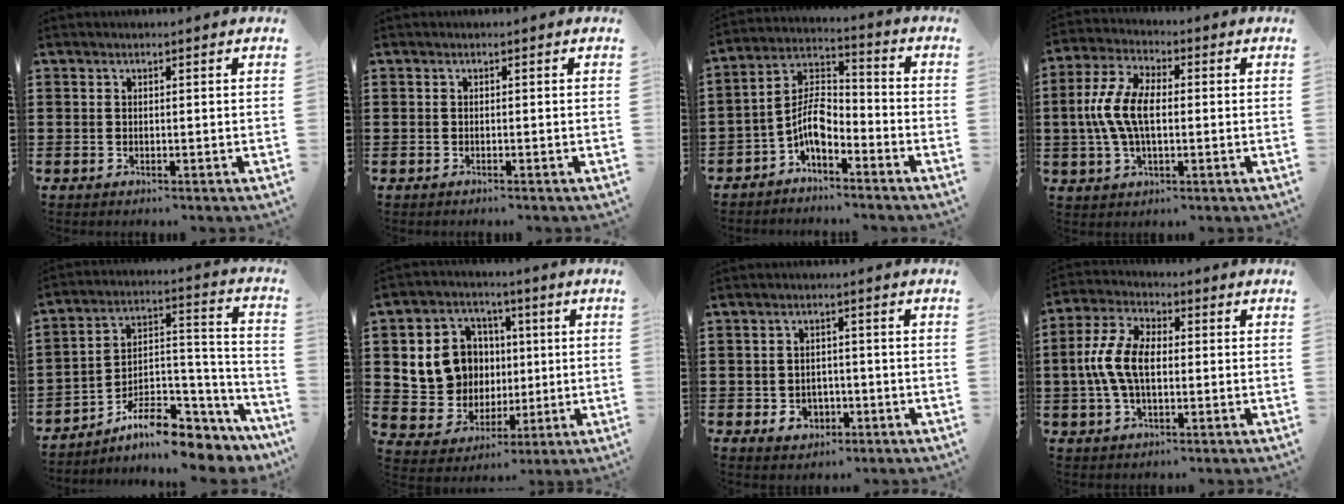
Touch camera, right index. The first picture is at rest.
{"total": 0.0}
{"total": 7.0, "force": [-3.8, 3.2, 5.0], "torque": [-0.119, -0.003, -0.081]}
{"total": 8.5, "force": [-0.4, 4.3, 7.3], "torque": [-0.175, 0.001, -0.017]}
{"total": 8.7, "force": [-6.9, 3.5, 3.9], "torque": [-0.068, 0.012, -0.126]}
{"total": 10.5, "force": [1.8, 9.7, 3.5], "torque": [-0.103, 0.002, 0.047]}
{"total": 3.0, "force": [-1.2, 2.5, 1.3], "torque": [-0.031, 0.003, -0.026]}
{"total": 8.2, "force": [-0.6, 4.5, 6.8], "torque": [-0.167, 0.001, -0.020]}